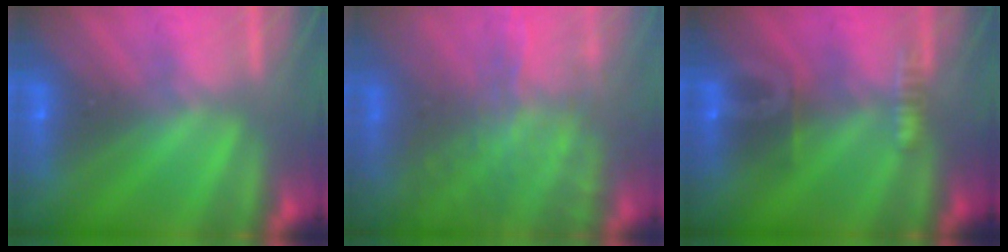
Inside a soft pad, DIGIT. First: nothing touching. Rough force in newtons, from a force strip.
{"total": 7.2}
{"total": 3.2}